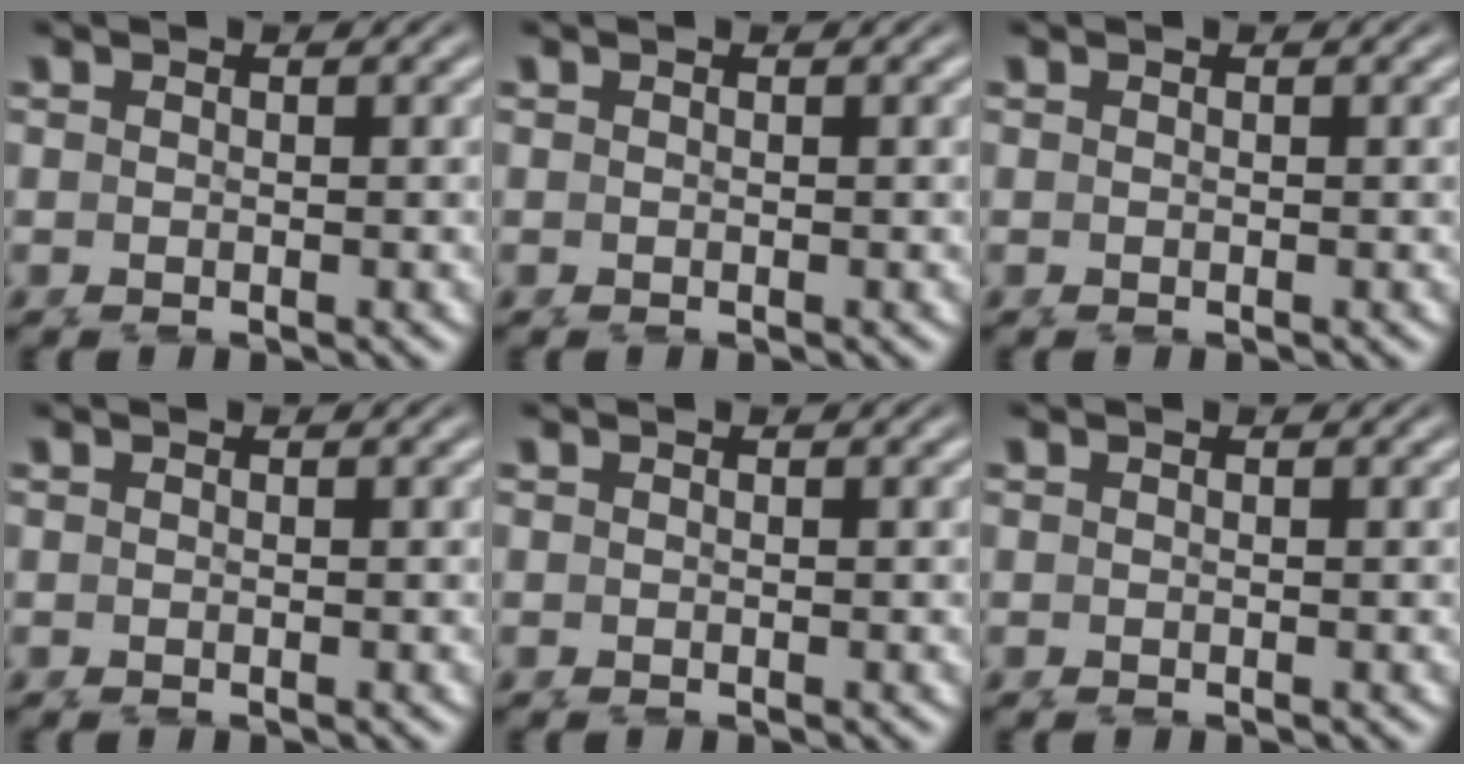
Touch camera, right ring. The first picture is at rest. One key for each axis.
{"total": 0.0}
{"total": 0.0}
{"total": 0.0}
{"total": 0.0}
{"total": 0.0}